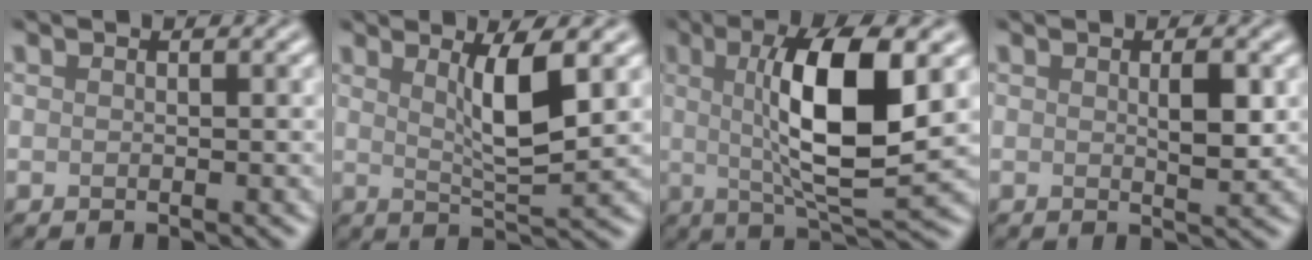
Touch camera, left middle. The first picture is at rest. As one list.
[{"total": 4.8, "force": [1.5, 1.0, 4.5], "torque": [-0.075, -0.006, 0.030]}, {"total": 9.4, "force": [1.4, 2.4, 8.9], "torque": [-0.141, -0.005, 0.029]}, {"total": 2.0, "force": [0.4, 0.4, 2.0], "torque": [-0.029, -0.002, 0.008]}]